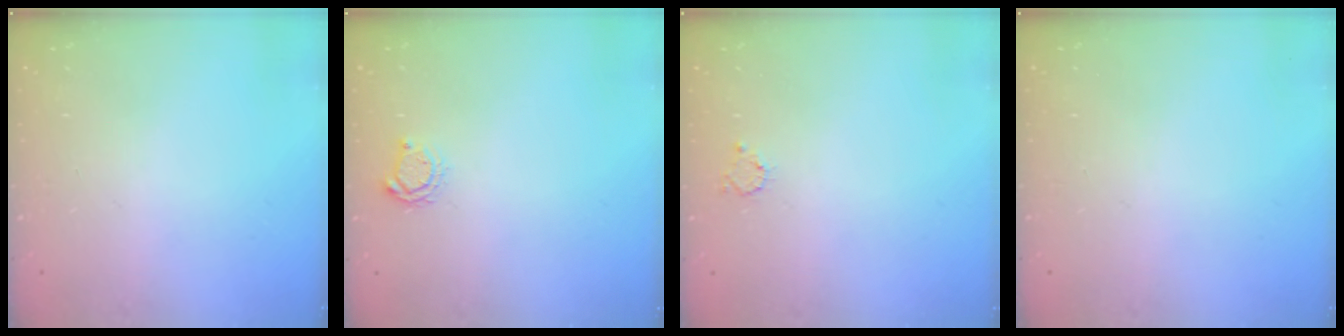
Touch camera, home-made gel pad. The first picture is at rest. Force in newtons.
{"total": 4.7, "press": 4.7, "slide": 0.6}
{"total": 2.4, "press": 2.4, "slide": 0.4}
{"total": 0.0}